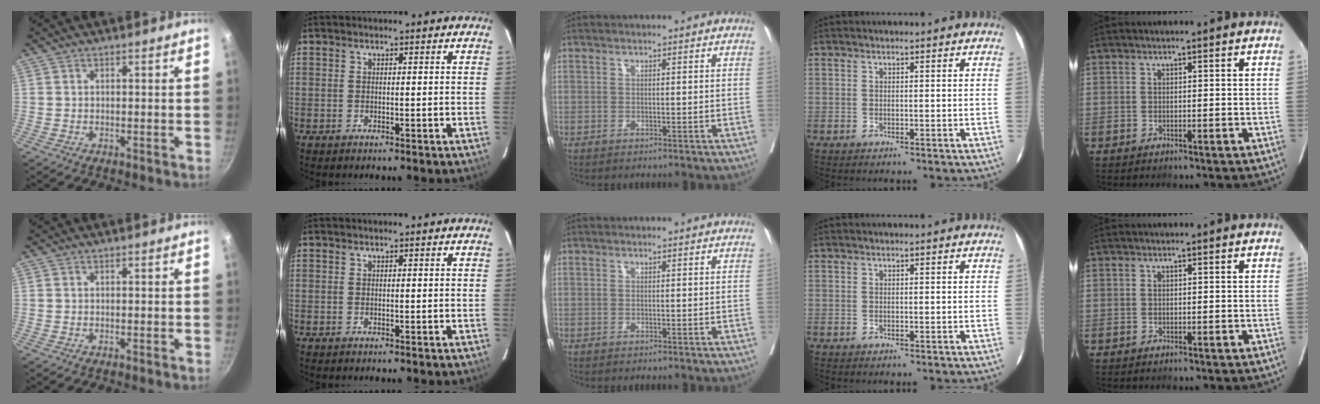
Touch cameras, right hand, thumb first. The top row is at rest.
{}